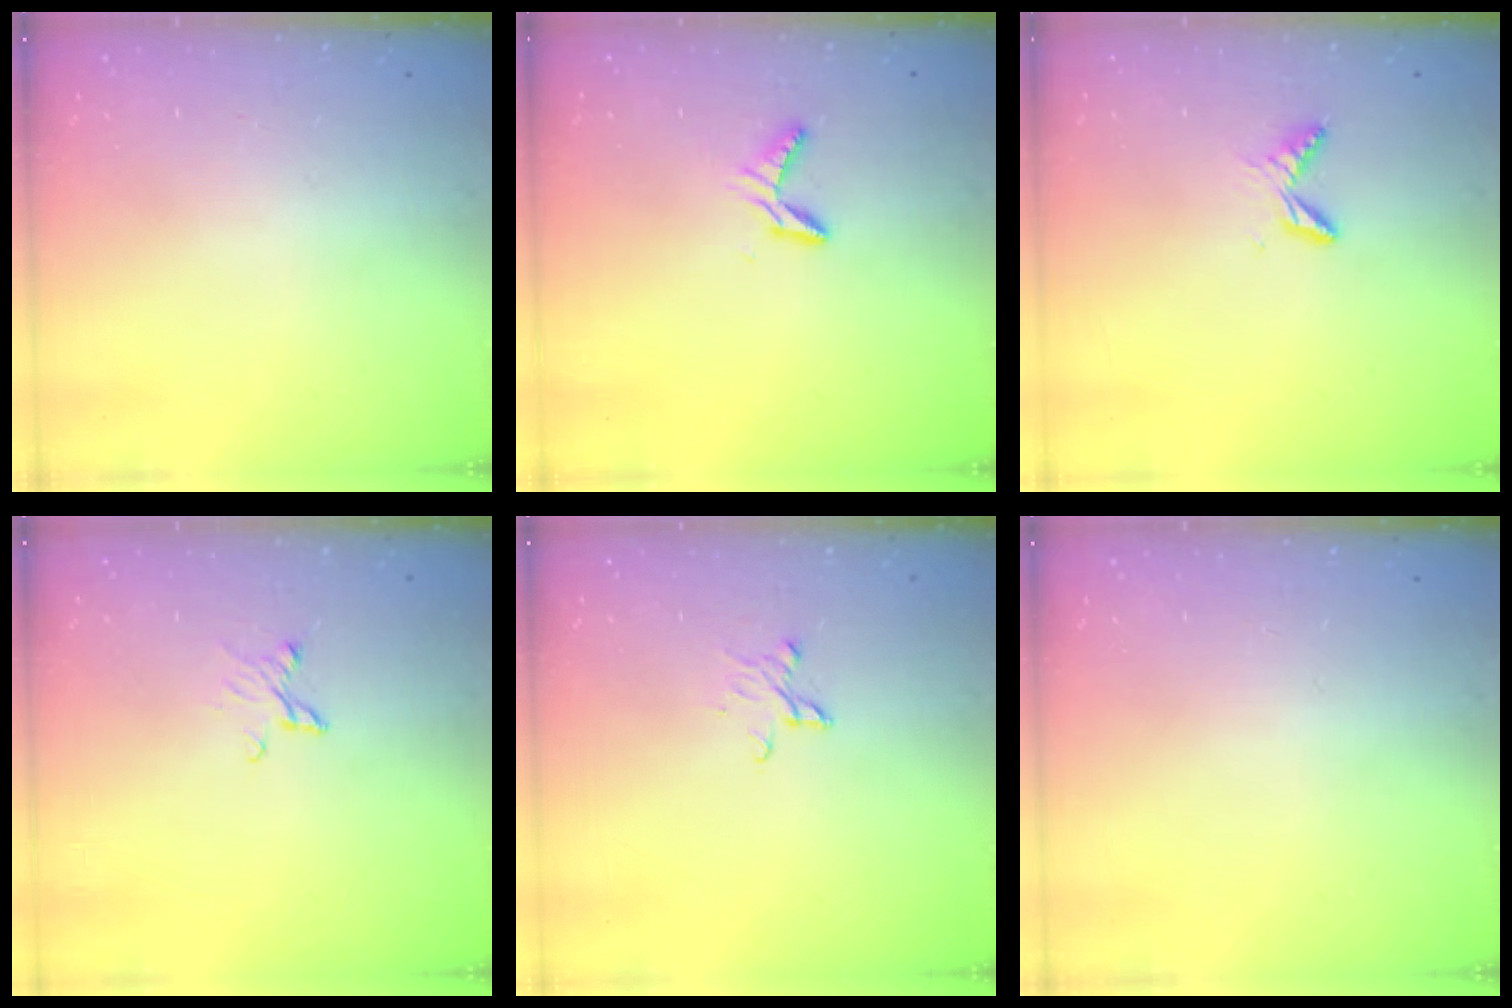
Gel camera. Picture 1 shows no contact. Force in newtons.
{"total": 4.6, "press": 4.6, "slide": 0.4}
{"total": 6.2, "press": 6.1, "slide": 0.6}
{"total": 4.0, "press": 4.0, "slide": 0.4}
{"total": 5.1, "press": 5.1, "slide": 0.5}
{"total": 0.0}